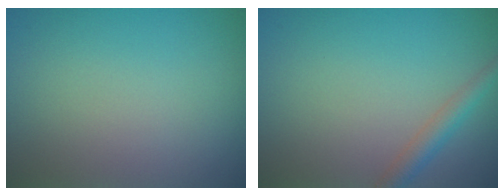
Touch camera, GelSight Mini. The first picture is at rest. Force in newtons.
{"total": 2.2, "press": 2.2, "slide": 0.1}